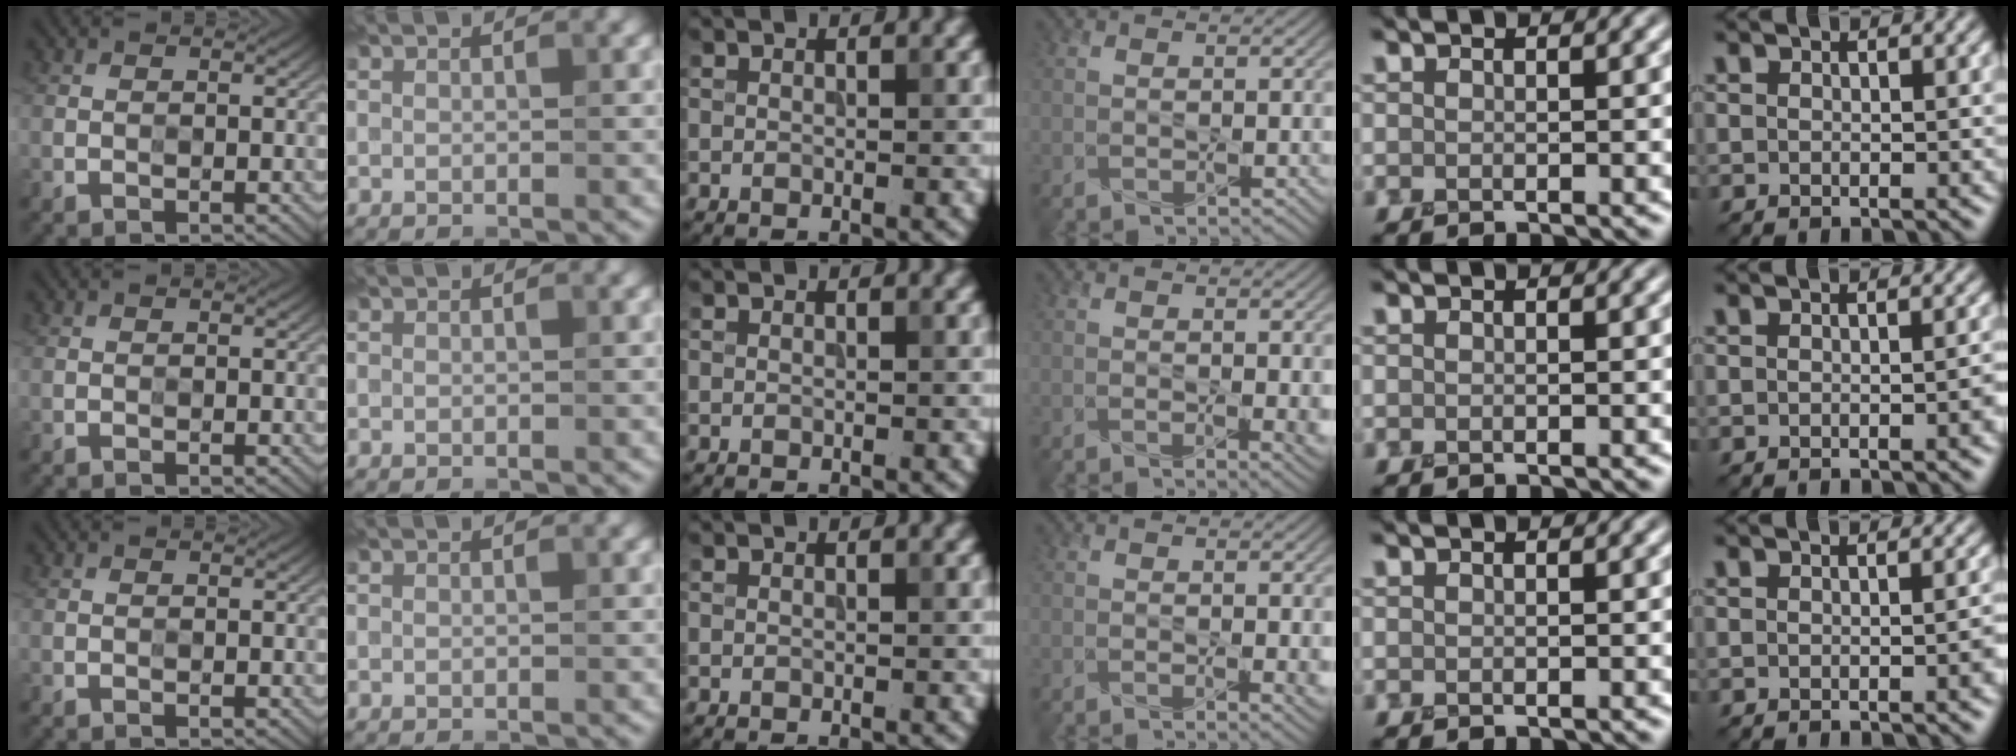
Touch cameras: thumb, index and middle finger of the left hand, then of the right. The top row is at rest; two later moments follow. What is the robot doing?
{"motion": "squeeze", "object": "stress ball aka squeeze ball"}